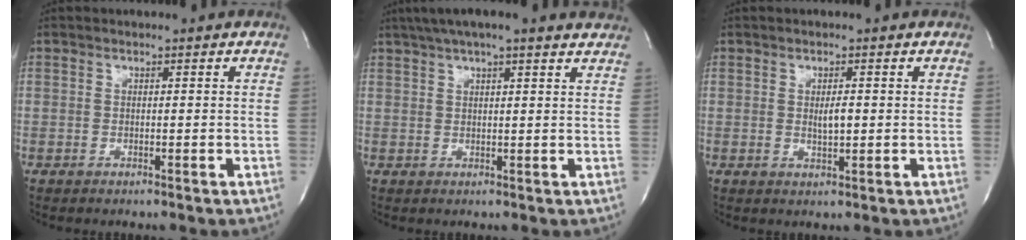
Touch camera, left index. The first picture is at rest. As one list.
[{"total": 14.1, "force": [11.9, 1.7, 7.5], "torque": [-0.123, 0.044, 0.151]}, {"total": 2.1, "force": [0.3, 0.5, 2.0], "torque": [-0.038, -0.003, 0.008]}]